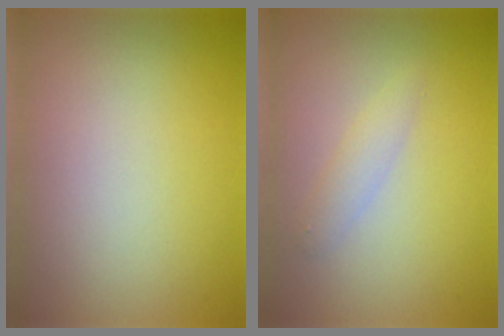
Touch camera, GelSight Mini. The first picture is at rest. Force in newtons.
{"total": 1.5, "press": 1.5, "slide": 0.0}